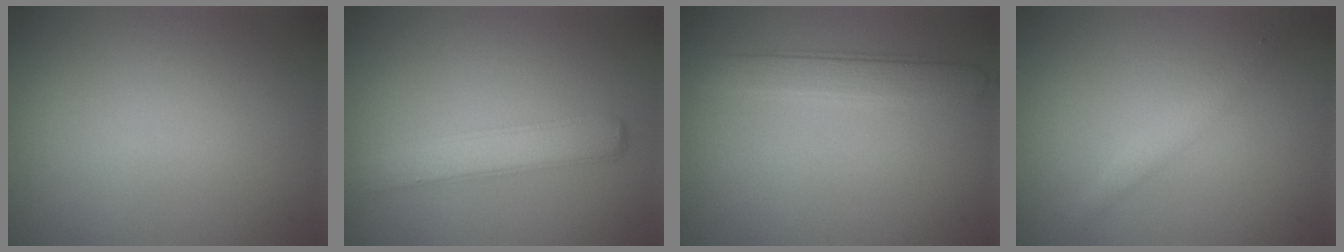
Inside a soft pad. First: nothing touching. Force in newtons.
{"total": 2.9, "press": 2.9, "slide": 0.1}
{"total": 2.6, "press": 2.6, "slide": 0.1}
{"total": 1.6, "press": 1.6, "slide": 0.0}